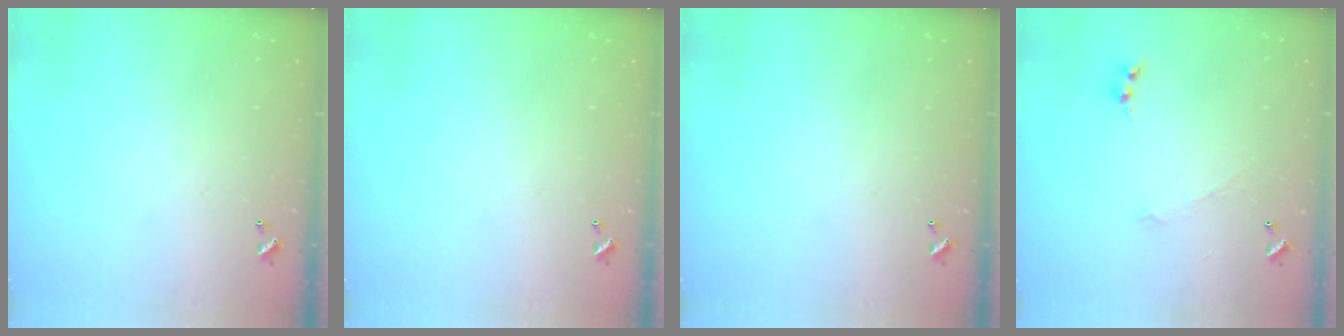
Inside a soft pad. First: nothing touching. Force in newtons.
{"total": 0.0}
{"total": 0.0}
{"total": 1.9, "press": 1.8, "slide": 0.4}